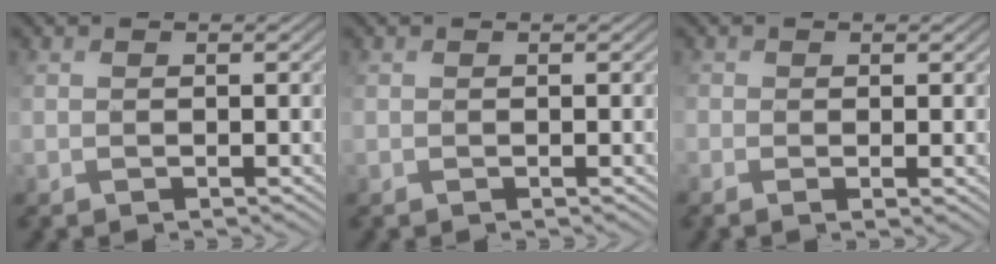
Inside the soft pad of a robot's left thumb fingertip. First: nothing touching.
{"total": 0.0}
{"total": 2.4, "force": [-0.6, 0.9, 2.1], "torque": [-0.040, -0.007, -0.003]}